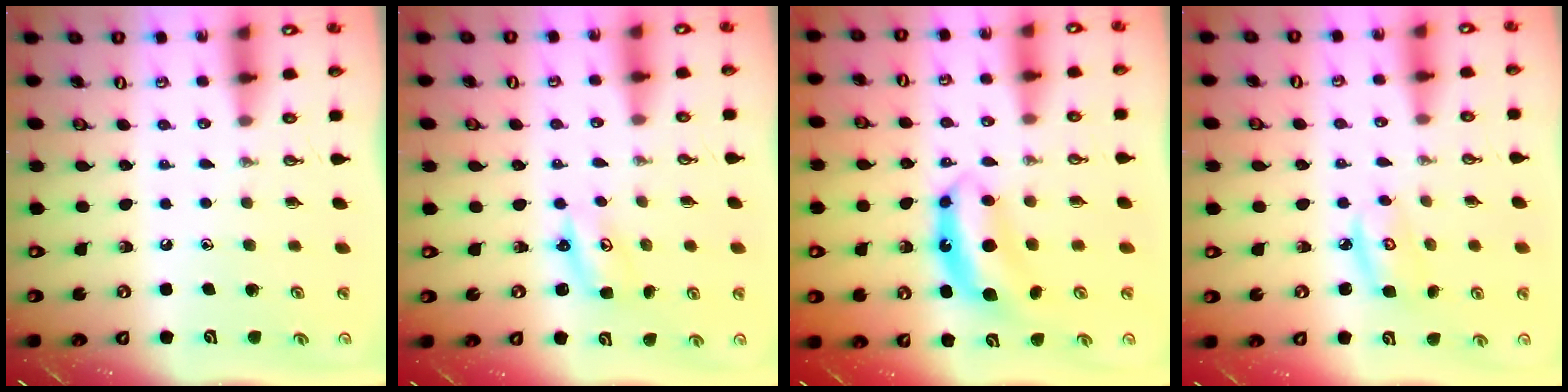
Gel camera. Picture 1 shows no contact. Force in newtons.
{"total": 2.6, "press": 2.6, "slide": 0.2}
{"total": 7.8, "press": 7.8, "slide": 0.2}
{"total": 4.2, "press": 4.2, "slide": 0.3}